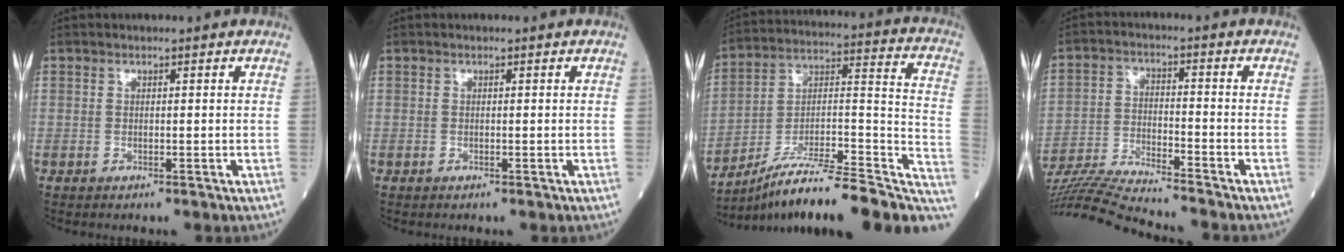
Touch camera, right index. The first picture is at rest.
{"total": 0.0}
{"total": 22.6, "force": [-17.1, 3.2, 14.5], "torque": [-0.155, 0.035, -0.271]}
{"total": 12.5, "force": [-12.0, -1.3, 3.2], "torque": [-0.049, -0.006, -0.213]}